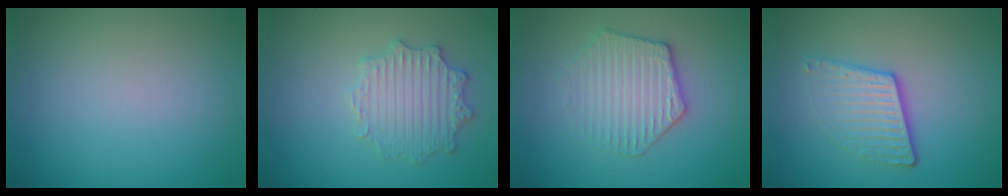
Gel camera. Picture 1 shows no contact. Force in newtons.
{"total": 3.5, "press": 3.4, "slide": 0.9}
{"total": 3.4, "press": 3.3, "slide": 0.5}
{"total": 4.0, "press": 2.7, "slide": 3.0}